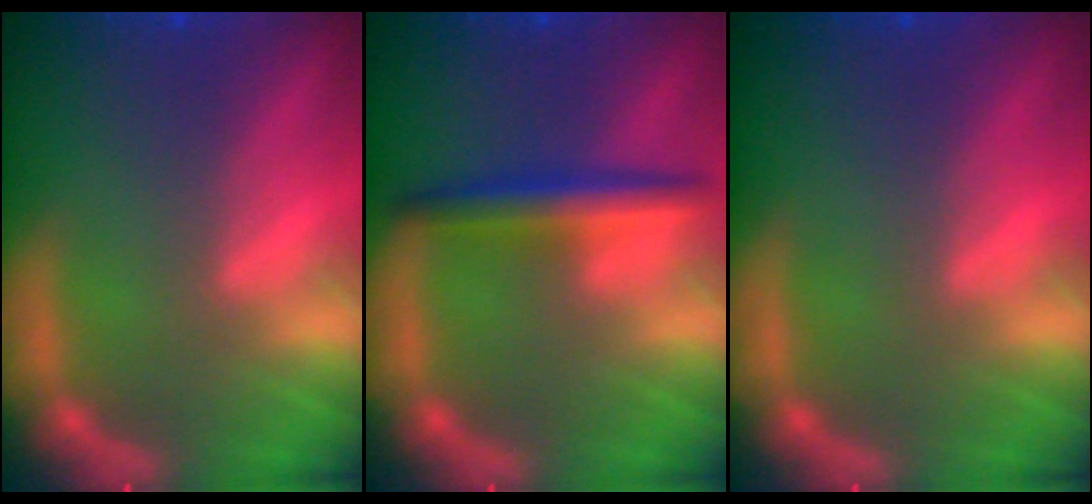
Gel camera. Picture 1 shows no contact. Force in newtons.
{"total": 3.5}
{"total": 0.0}